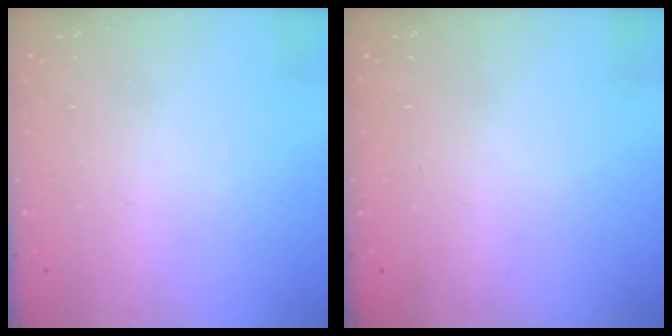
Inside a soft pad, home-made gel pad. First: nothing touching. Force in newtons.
{"total": 0.0}